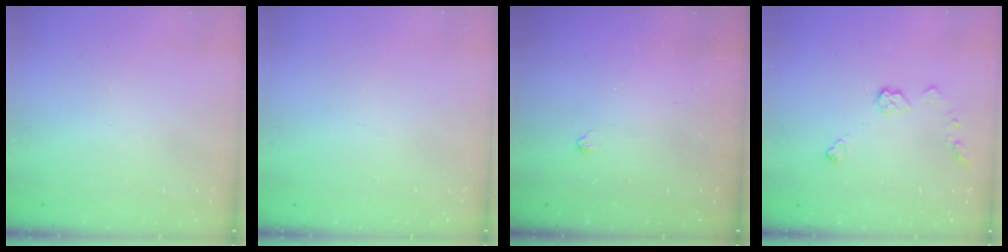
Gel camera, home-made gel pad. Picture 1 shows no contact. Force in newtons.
{"total": 0.0}
{"total": 2.4, "press": 2.4, "slide": 0.5}
{"total": 7.2, "press": 7.2, "slide": 0.2}